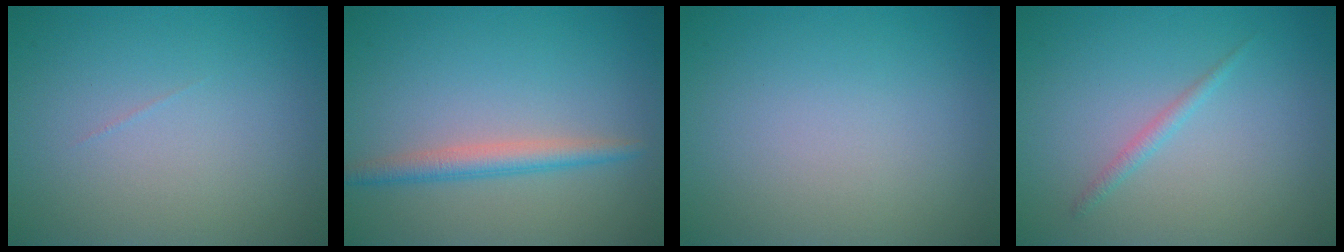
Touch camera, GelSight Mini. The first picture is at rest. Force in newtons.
{"total": 2.4, "press": 2.4, "slide": 0.1}
{"total": 0.0}
{"total": 1.0, "press": 1.0, "slide": 0.1}